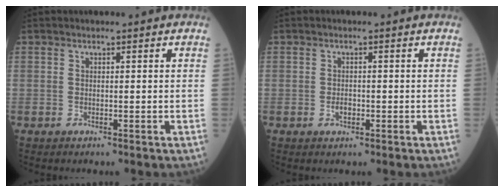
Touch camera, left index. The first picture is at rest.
{"total": 1.3, "force": [-0.5, 0.8, 0.9], "torque": [-0.017, 0.002, -0.006]}